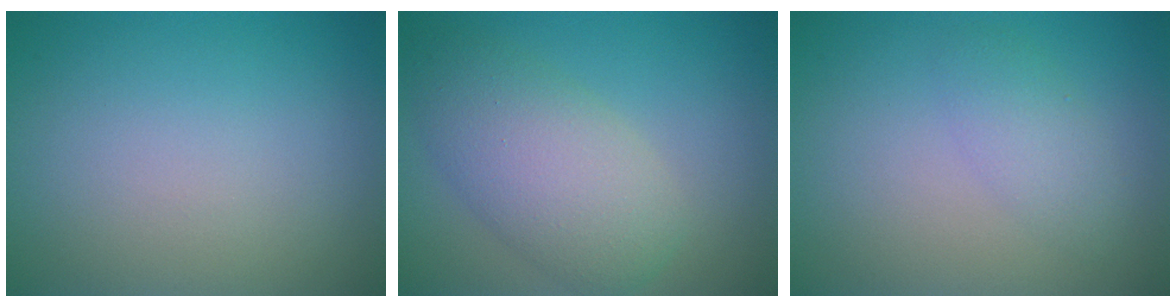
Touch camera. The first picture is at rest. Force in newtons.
{"total": 5.8, "press": 5.7, "slide": 0.3}
{"total": 2.1, "press": 2.1, "slide": 0.1}